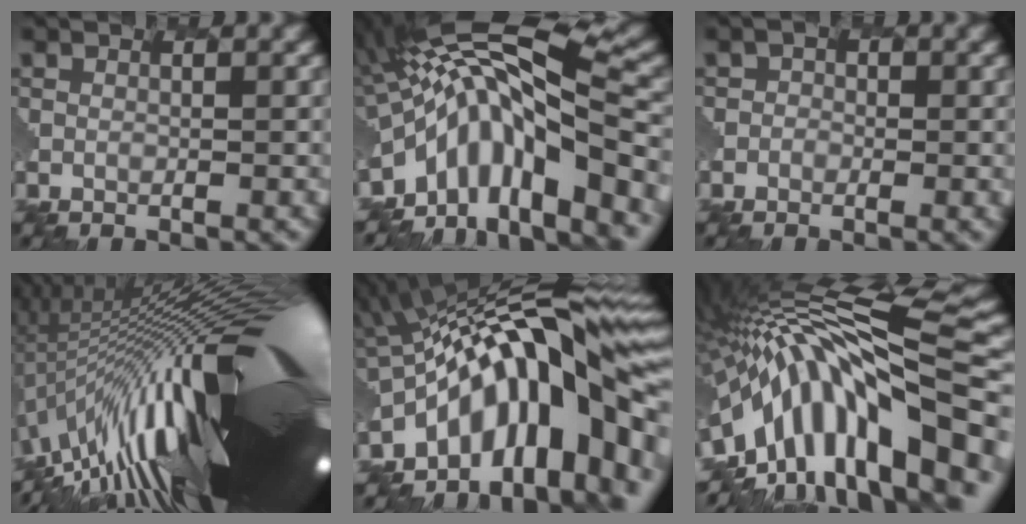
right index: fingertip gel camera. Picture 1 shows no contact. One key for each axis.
{"total": 11.2, "fx": -3.7, "fy": 3.8, "fz": 9.9, "tx": -0.179, "ty": 0.021, "tz": -0.069}
{"total": 0.7, "fx": -0.4, "fy": 0.4, "fz": -0.5, "tx": 0.009, "ty": 0.004, "tz": -0.010}
{"total": 19.1, "fx": 0.5, "fy": 5.0, "fz": 18.4, "tx": -0.282, "ty": 0.007, "tz": 0.012}
{"total": 14.8, "fx": -3.2, "fy": 5.2, "fz": 13.4, "tx": -0.183, "ty": 0.042, "tz": -0.072}
{"total": 13.8, "fx": -4.4, "fy": 5.6, "fz": 11.8, "tx": -0.192, "ty": 0.044, "tz": -0.102}